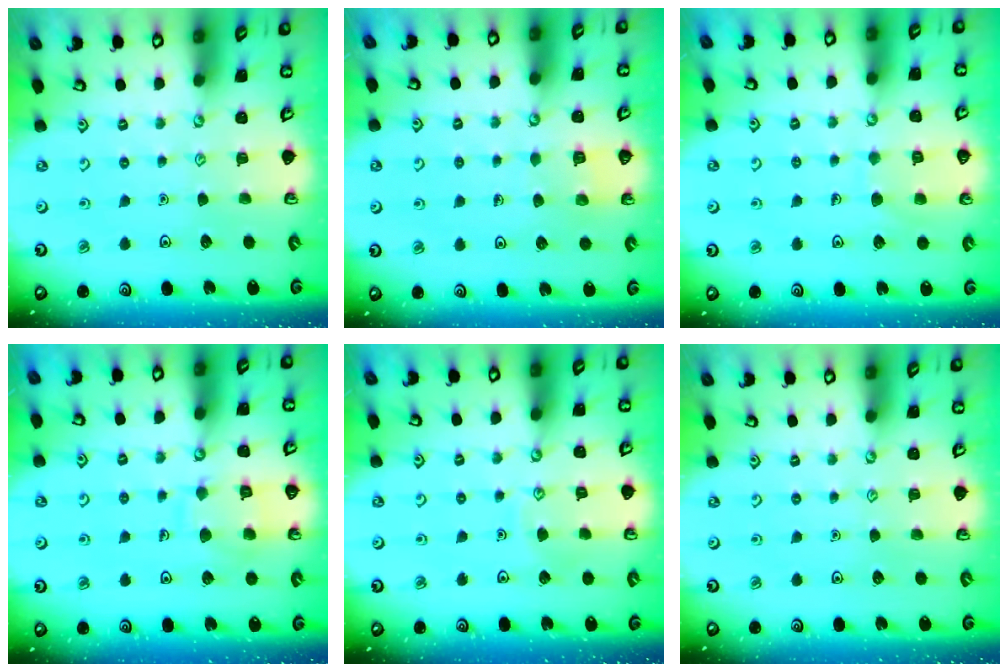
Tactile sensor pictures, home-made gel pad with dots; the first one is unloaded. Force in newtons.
{"total": 3.0, "press": 3.0, "slide": 0.2}
{"total": 6.6, "press": 6.6, "slide": 0.5}
{"total": 9.3, "press": 9.3, "slide": 0.8}
{"total": 5.6, "press": 5.6, "slide": 0.5}
{"total": 0.0}